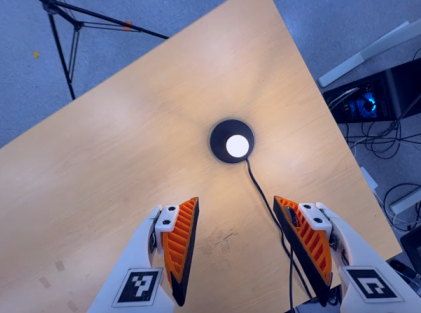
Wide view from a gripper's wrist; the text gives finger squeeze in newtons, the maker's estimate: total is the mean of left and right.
{"total": 0.0}